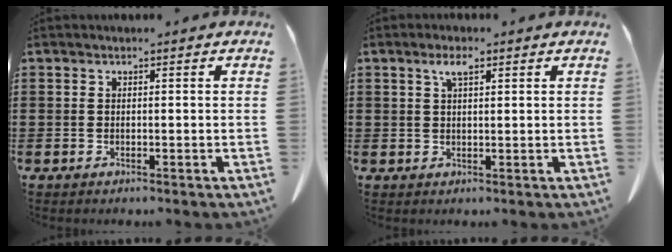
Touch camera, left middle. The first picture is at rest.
{"total": 2.7, "force": [1.5, 0.8, 2.2], "torque": [-0.048, 0.004, 0.026]}